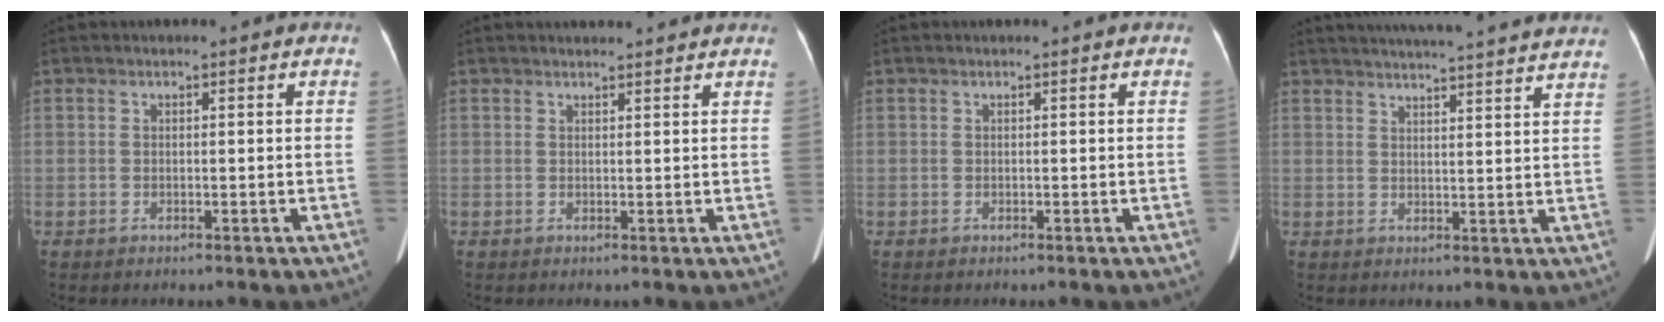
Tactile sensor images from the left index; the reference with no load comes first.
{"total": 4.6, "force": [4.4, 0.3, 1.0], "torque": [-0.015, 0.020, 0.049]}
{"total": 0.0}
{"total": 21.7, "force": [20.2, 0.5, 7.9], "torque": [-0.120, -0.003, 0.253]}